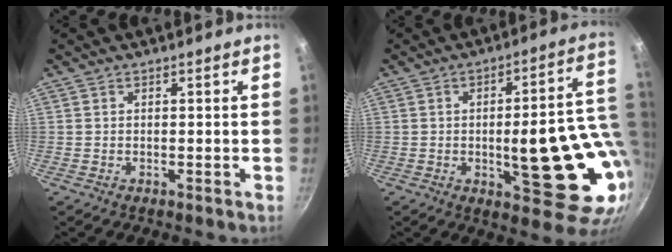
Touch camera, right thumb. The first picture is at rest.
{"total": 20.4, "force": [-1.1, 6.8, 19.2], "torque": [-0.220, -0.004, -0.010]}